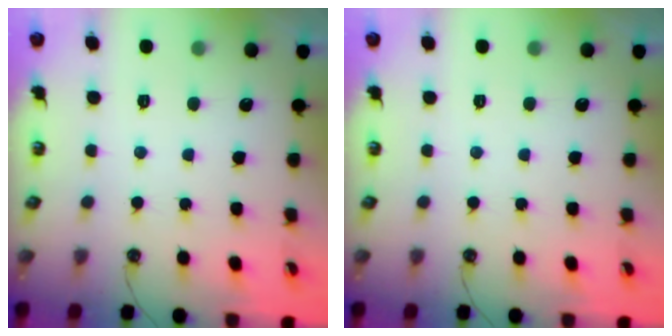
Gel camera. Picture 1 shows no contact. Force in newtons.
{"total": 0.0}